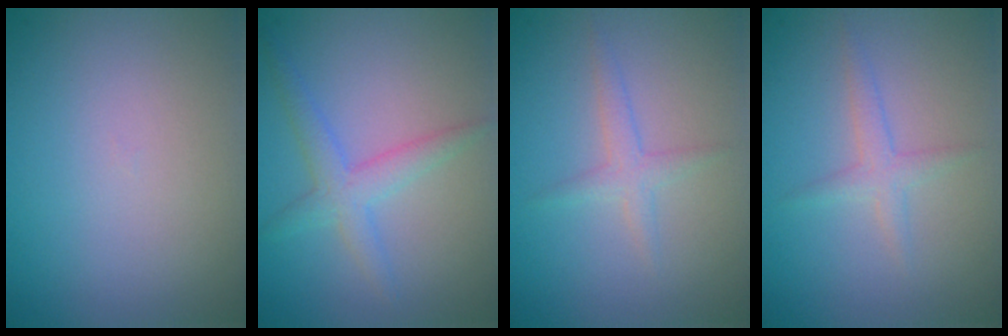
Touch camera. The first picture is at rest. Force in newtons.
{"total": 2.7, "press": 2.7, "slide": 0.0}
{"total": 1.6, "press": 1.6, "slide": 0.0}
{"total": 1.6, "press": 1.6, "slide": 0.0}